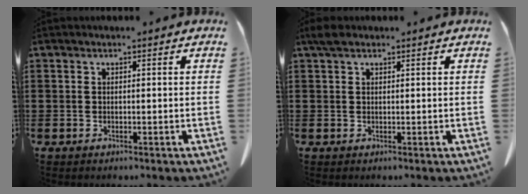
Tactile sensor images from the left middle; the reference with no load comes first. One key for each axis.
{"total": 1.8, "fx": 1.2, "fy": 0.8, "fz": 1.1, "tx": -0.027, "ty": 0.004, "tz": 0.024}